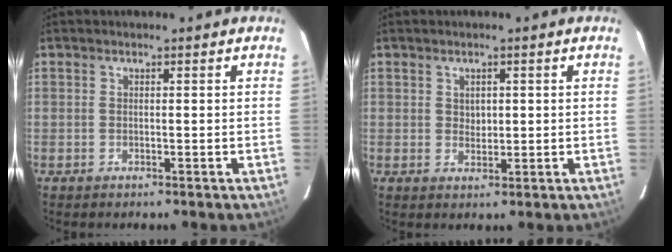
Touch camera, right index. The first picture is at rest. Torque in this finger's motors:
{"motor_torque": [-0.17, 0.07, -0.06, 0.00]}